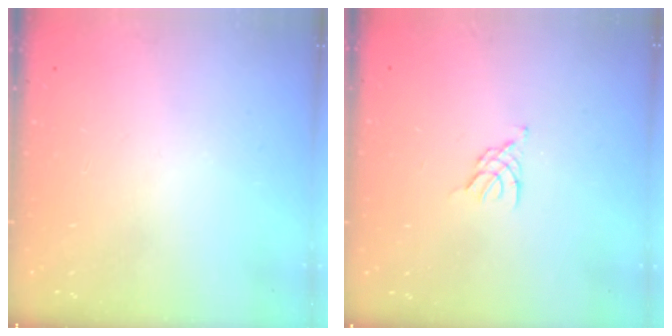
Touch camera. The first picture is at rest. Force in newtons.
{"total": 3.2, "press": 3.1, "slide": 0.7}